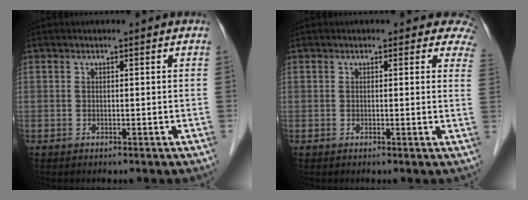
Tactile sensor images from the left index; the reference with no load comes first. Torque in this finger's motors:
{"motor_torque": [0.94, -1.20, 0.25, 0.00]}